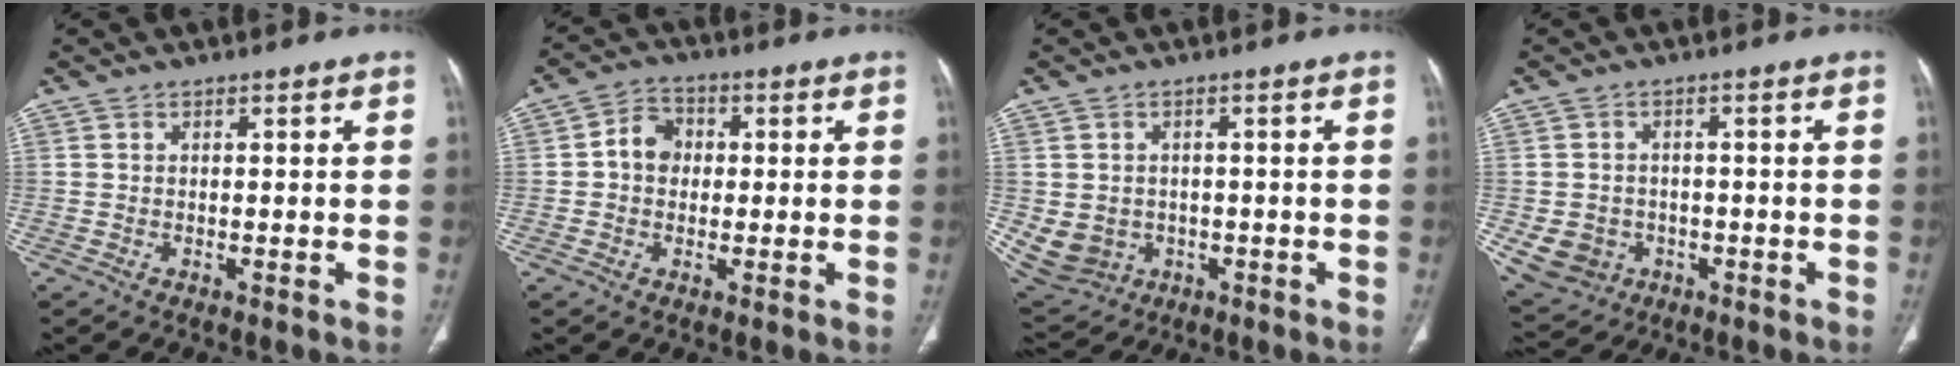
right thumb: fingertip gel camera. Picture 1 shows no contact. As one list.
[{"total": 5.5, "force": [0.2, 4.7, 3.0], "torque": [-0.035, 0.016, -0.005]}, {"total": 10.7, "force": [-1.9, 9.5, 4.5], "torque": [-0.108, 0.012, -0.006]}, {"total": 7.6, "force": [-2.2, 6.8, 2.8], "torque": [-0.050, 0.014, -0.020]}]